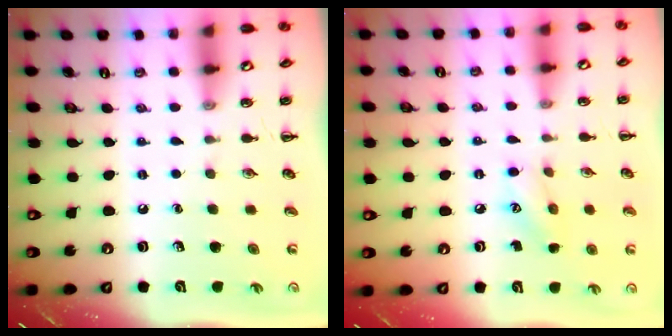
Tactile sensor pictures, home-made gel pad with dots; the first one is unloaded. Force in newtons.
{"total": 7.6, "press": 7.4, "slide": 1.4}